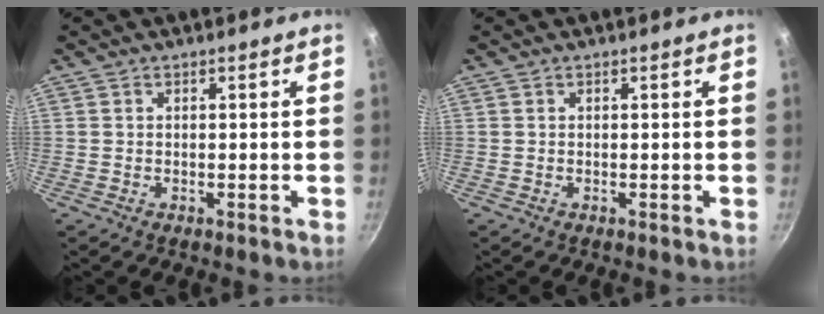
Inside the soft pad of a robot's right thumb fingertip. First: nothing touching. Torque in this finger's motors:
{"motor_torque": [0.02, -0.01, 0.29, 0.02, 0.04]}